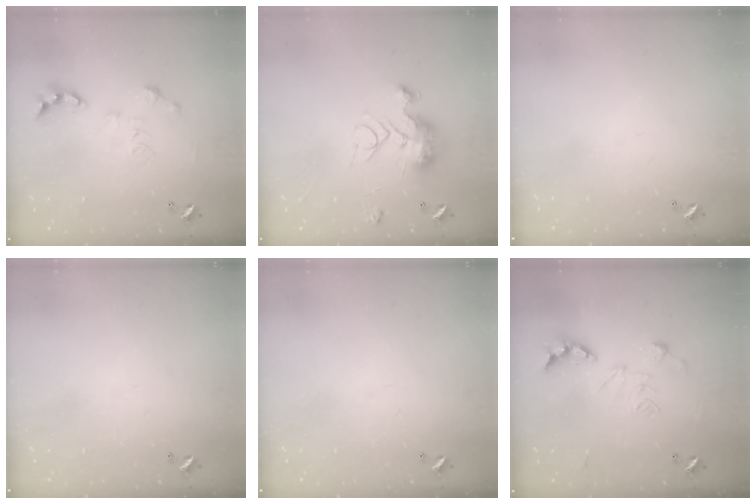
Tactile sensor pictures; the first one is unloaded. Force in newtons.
{"total": 18.1, "press": 18.1, "slide": 0.6}
{"total": 0.0}
{"total": 0.0}
{"total": 0.0}
{"total": 2.5, "press": 2.0, "slide": 1.5}